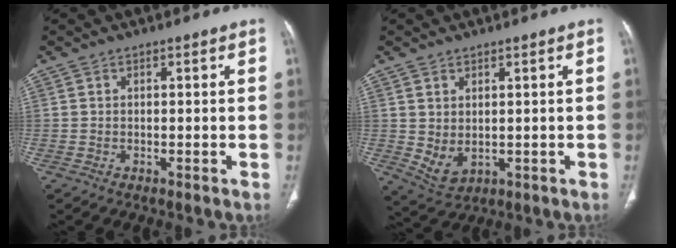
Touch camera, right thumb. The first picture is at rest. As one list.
[{"total": 4.6, "force": [0.4, 3.1, 3.4], "torque": [-0.062, -0.009, 0.028]}]